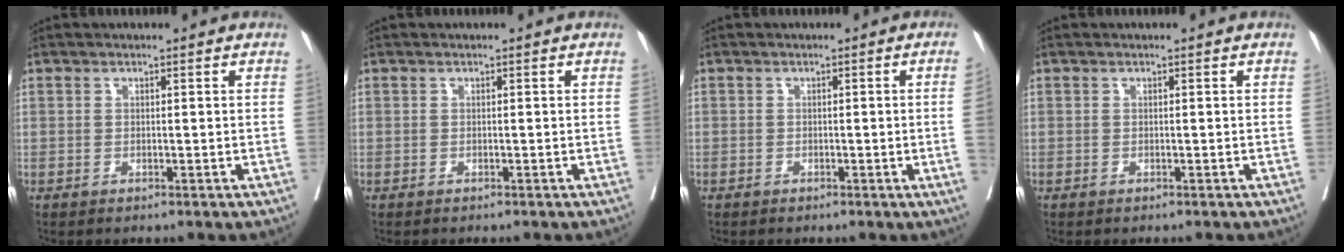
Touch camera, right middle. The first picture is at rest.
{"total": 0.5, "force": [-0.5, 0.1, 0.2], "torque": [-0.006, -0.003, -0.010]}
{"total": 1.7, "force": [-0.3, -0.6, 1.6], "torque": [-0.019, -0.003, -0.005]}
{"total": 0.0}